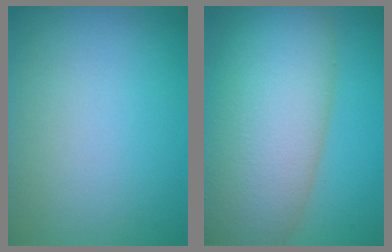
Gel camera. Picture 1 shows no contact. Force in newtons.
{"total": 14.4, "press": 14.3, "slide": 0.8}